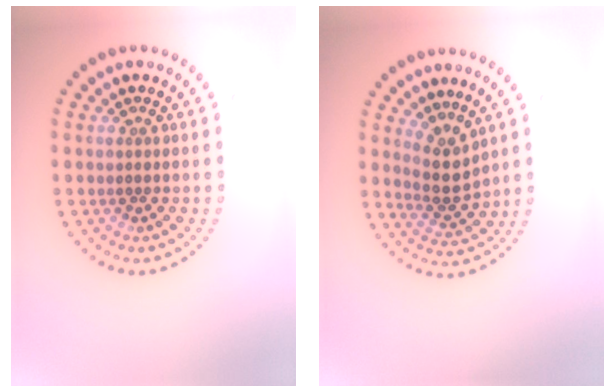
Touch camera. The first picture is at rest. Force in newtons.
{"total": 2.8, "press": 2.0, "slide": 1.9}